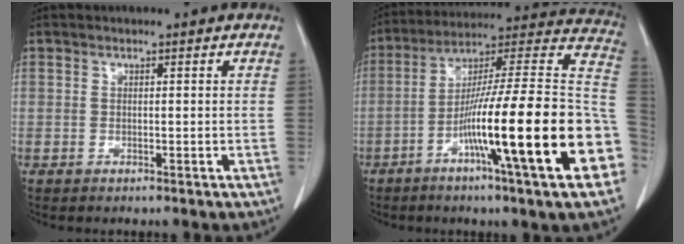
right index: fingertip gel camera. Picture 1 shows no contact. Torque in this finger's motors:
{"motor_torque": [2.05, -0.09, 1.05, 0.21]}